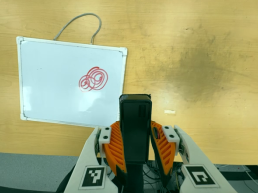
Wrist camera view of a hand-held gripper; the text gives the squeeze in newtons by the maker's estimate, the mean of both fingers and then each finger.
{"total": 6.3, "left": 4.8, "right": 7.8}